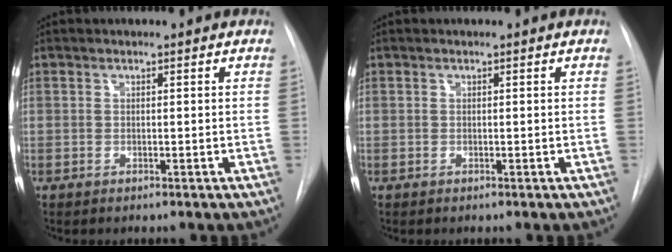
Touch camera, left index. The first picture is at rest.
{"total": 0.0}